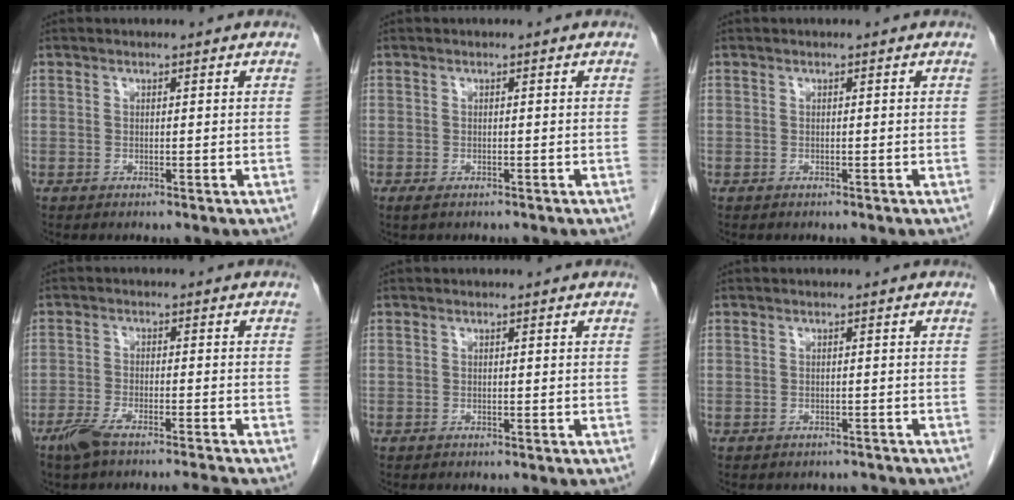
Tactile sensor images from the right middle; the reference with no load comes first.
{"total": 1.1, "force": [-0.8, 0.4, 0.7], "torque": [-0.014, -0.002, -0.009]}
{"total": 0.0}
{"total": 6.3, "force": [-5.4, -0.4, 3.3], "torque": [-0.059, -0.011, -0.096]}
{"total": 0.0}
{"total": 3.4, "force": [-3.1, 1.4, 0.1], "torque": [-0.002, 0.003, -0.038]}